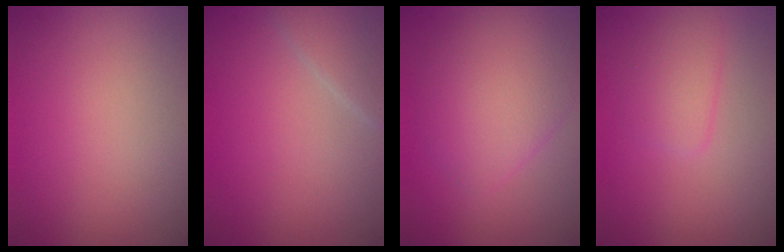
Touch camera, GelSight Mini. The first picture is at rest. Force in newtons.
{"total": 2.1, "press": 2.1, "slide": 0.1}
{"total": 5.0, "press": 5.0, "slide": 0.1}
{"total": 1.9, "press": 1.9, "slide": 0.2}